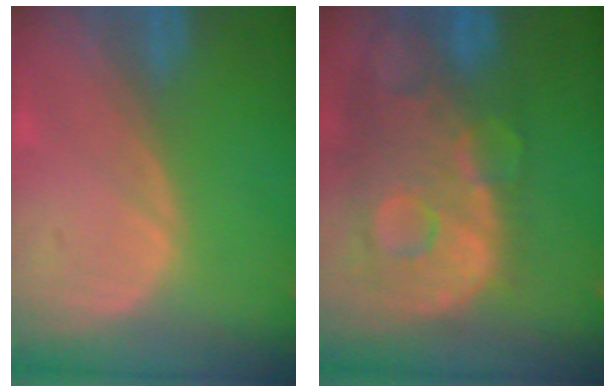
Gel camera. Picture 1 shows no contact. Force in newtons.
{"total": 13.7, "press": 11.2, "slide": 7.8}